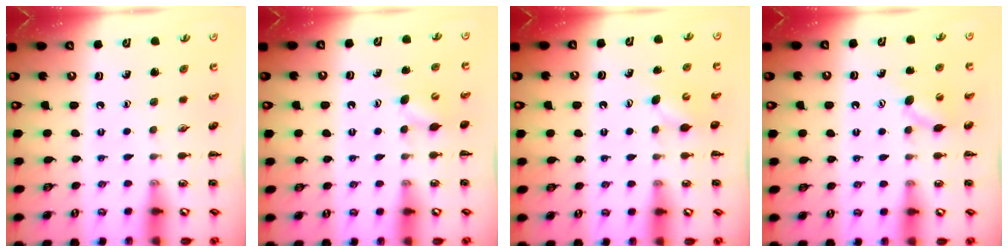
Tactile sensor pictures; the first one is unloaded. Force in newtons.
{"total": 4.5, "press": 4.3, "slide": 1.2}
{"total": 3.5, "press": 3.4, "slide": 0.8}
{"total": 7.8, "press": 7.7, "slide": 1.5}